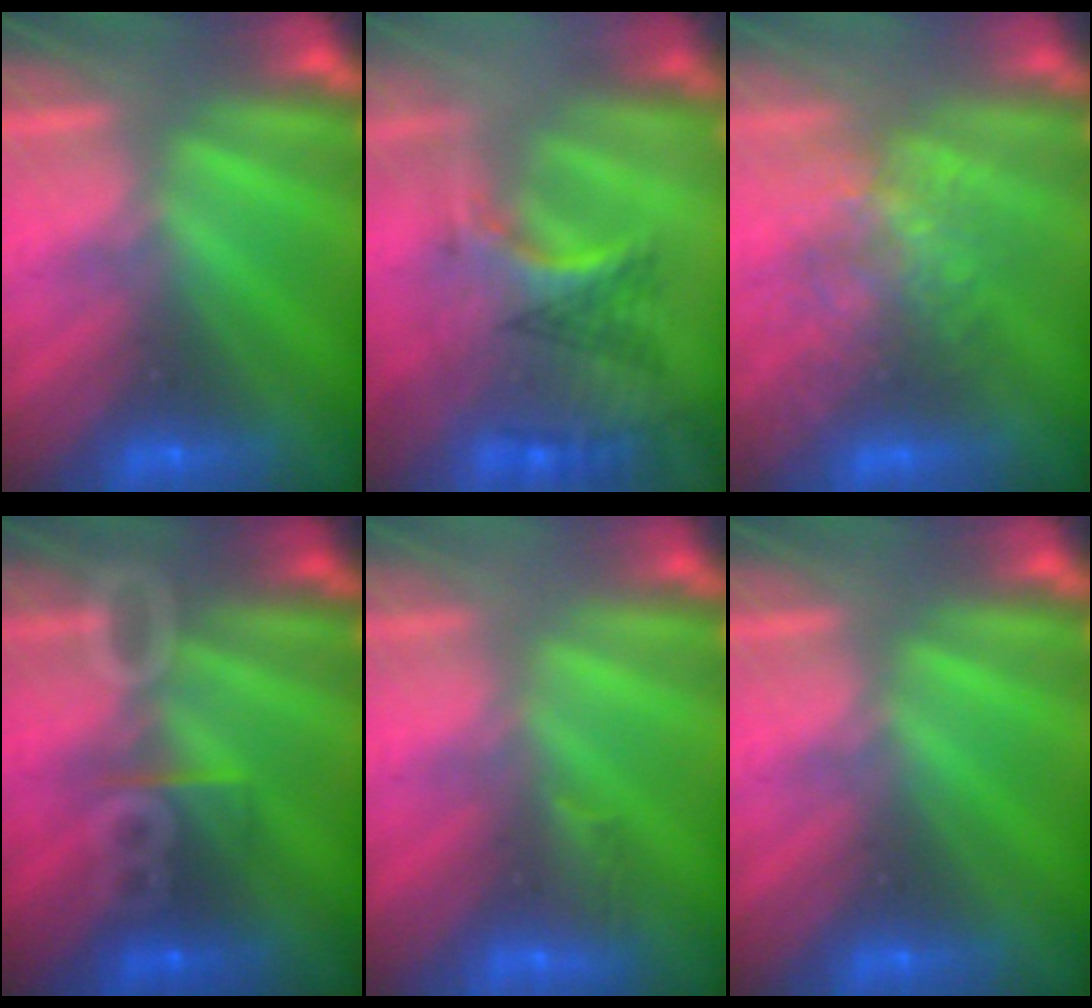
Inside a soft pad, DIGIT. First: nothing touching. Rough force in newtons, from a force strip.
{"total": 2.9}
{"total": 3.3}
{"total": 3.0}
{"total": 3.1}
{"total": 0.0}